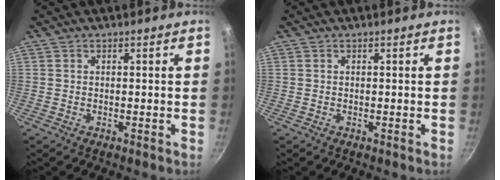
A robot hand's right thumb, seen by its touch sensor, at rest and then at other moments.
{"total": 0.0}